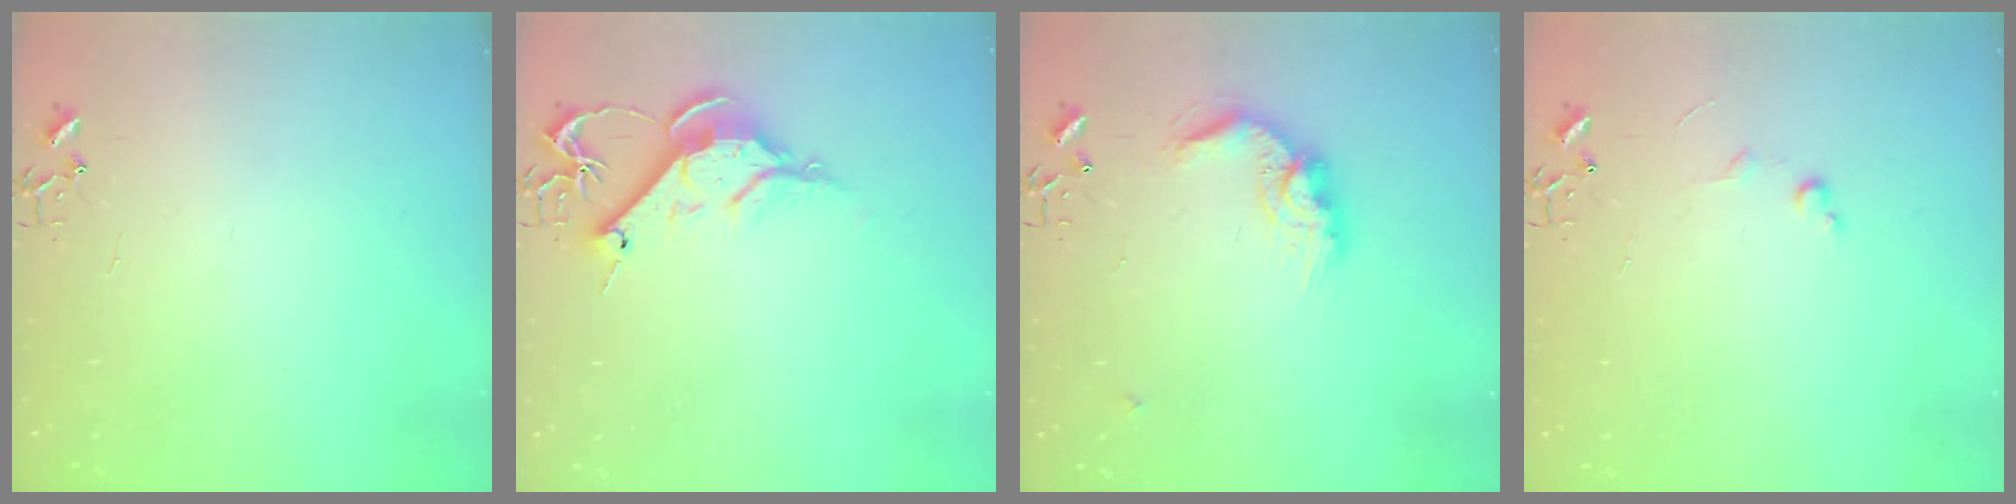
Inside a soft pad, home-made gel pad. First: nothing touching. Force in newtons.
{"total": 11.9, "press": 11.8, "slide": 1.2}
{"total": 13.9, "press": 13.9, "slide": 0.3}
{"total": 4.2, "press": 4.2, "slide": 0.5}